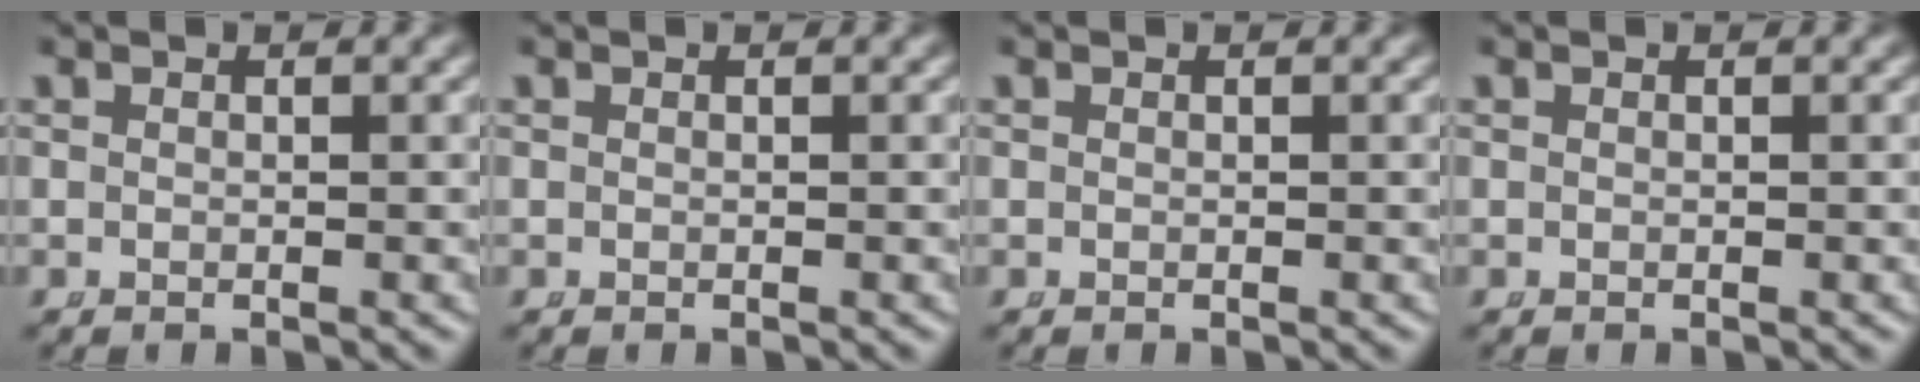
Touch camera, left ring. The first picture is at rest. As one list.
[{"total": 0.0}, {"total": 0.0}, {"total": 0.0}]